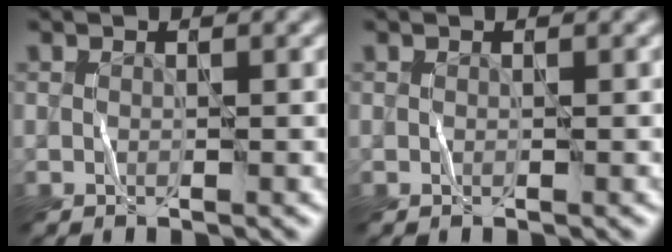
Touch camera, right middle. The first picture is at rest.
{"total": 0.0}